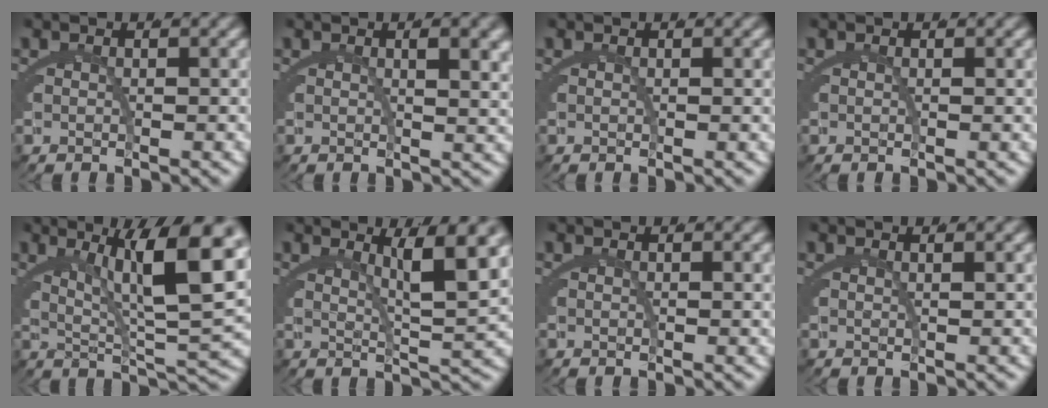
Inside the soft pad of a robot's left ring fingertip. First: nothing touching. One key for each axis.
{"total": 1.9, "fx": 0.9, "fy": -0.2, "fz": 1.6, "tx": -0.021, "ty": -0.002, "tz": 0.016}
{"total": 0.0}
{"total": 0.0}
{"total": 9.9, "fx": 3.4, "fy": 2.2, "fz": 9.1, "tx": -0.118, "ty": 0.008, "tz": 0.056}
{"total": 5.2, "fx": 2.4, "fy": 0.2, "fz": 4.6, "tx": -0.062, "ty": -0.004, "tz": 0.044}
{"total": 0.0}
{"total": 0.8, "fx": 0.6, "fy": -0.2, "fz": 0.5, "tx": -0.009, "ty": 0.001, "tz": 0.013}